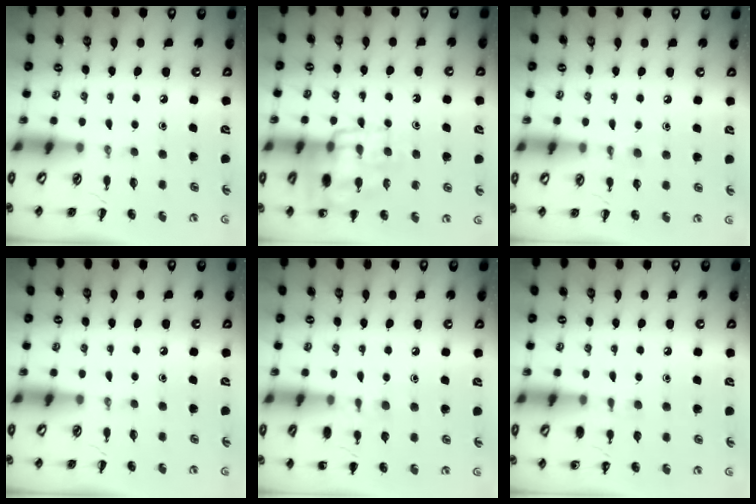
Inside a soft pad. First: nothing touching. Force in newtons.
{"total": 15.4, "press": 15.2, "slide": 1.9}
{"total": 5.7, "press": 5.5, "slide": 1.6}
{"total": 0.0}
{"total": 5.9, "press": 5.6, "slide": 1.8}
{"total": 5.5, "press": 5.3, "slide": 1.6}